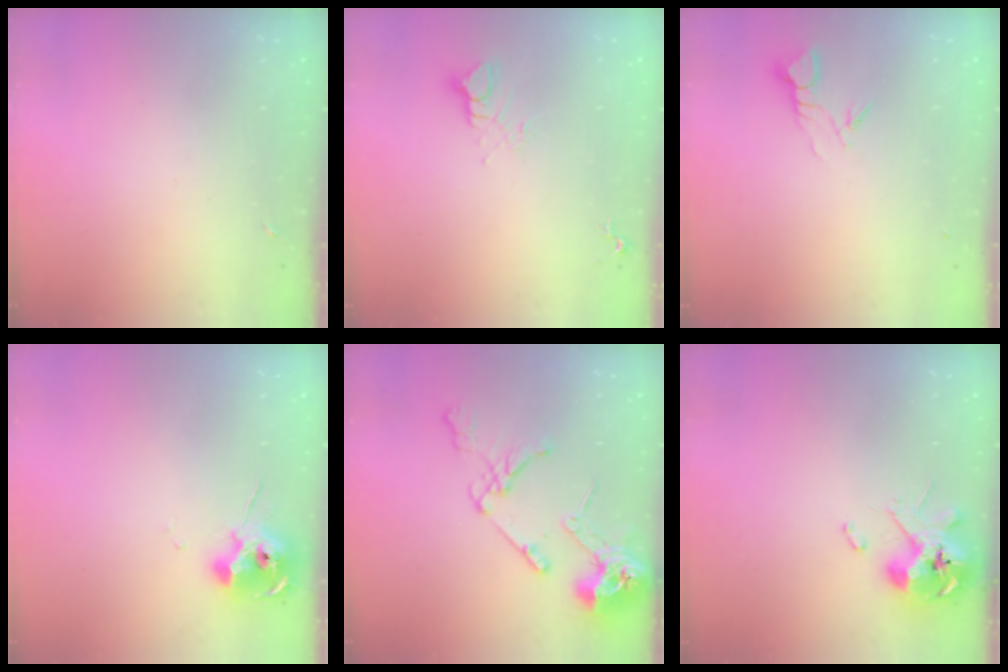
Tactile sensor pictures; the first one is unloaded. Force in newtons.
{"total": 5.6, "press": 5.6, "slide": 0.0}
{"total": 3.9, "press": 3.9, "slide": 0.2}
{"total": 10.4, "press": 10.3, "slide": 0.7}
{"total": 15.7, "press": 15.6, "slide": 2.0}
{"total": 10.5, "press": 10.4, "slide": 1.6}